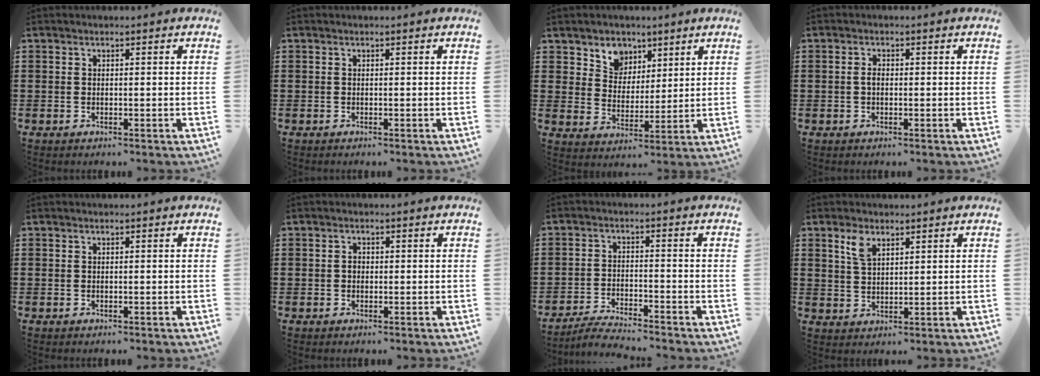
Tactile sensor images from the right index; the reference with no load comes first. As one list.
[{"total": 0.0}, {"total": 5.2, "force": [3.2, 4.0, 0.0], "torque": [-0.033, -0.004, 0.058]}, {"total": 1.5, "force": [-0.1, 0.8, 1.3], "torque": [-0.025, 0.003, -0.004]}, {"total": 0.0}, {"total": 1.1, "force": [-0.1, 0.8, 0.7], "torque": [-0.015, 0.004, -0.002]}, {"total": 3.6, "force": [-3.5, -0.2, 0.7], "torque": [-0.017, 0.002, -0.071]}, {"total": 3.8, "force": [2.3, 1.7, 2.4], "torque": [-0.055, 0.007, 0.042]}]